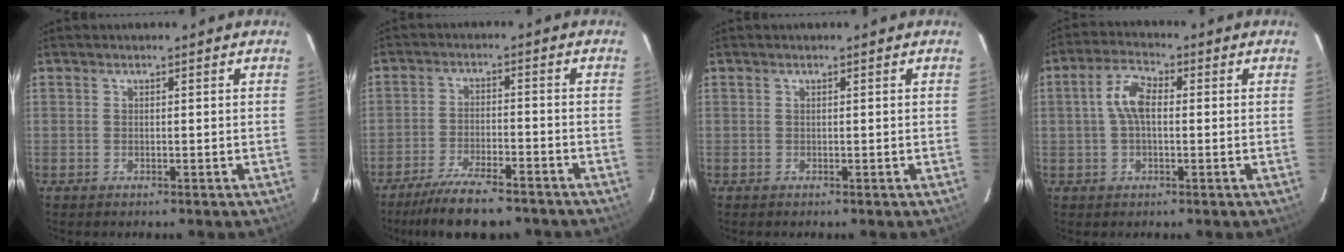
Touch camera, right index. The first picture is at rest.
{"total": 12.1, "force": [-10.0, 3.0, 6.1], "torque": [-0.137, -0.018, -0.162]}
{"total": 0.0}
{"total": 6.0, "force": [0.3, 2.9, 5.2], "torque": [-0.108, 0.017, 0.006]}